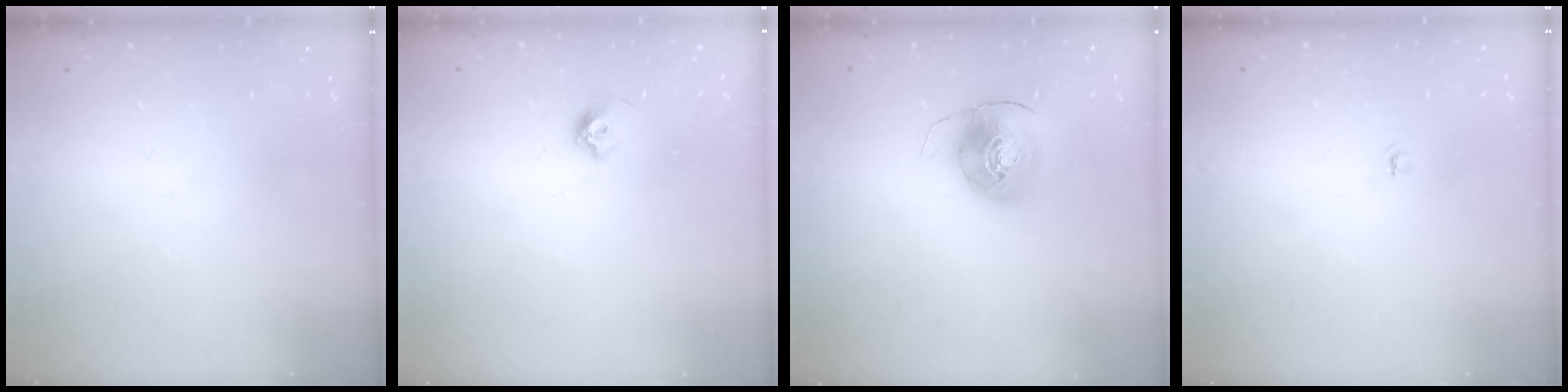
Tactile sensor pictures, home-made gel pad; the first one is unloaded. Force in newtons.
{"total": 5.5, "press": 5.3, "slide": 1.2}
{"total": 8.6, "press": 8.5, "slide": 1.1}
{"total": 3.4, "press": 3.4, "slide": 0.3}